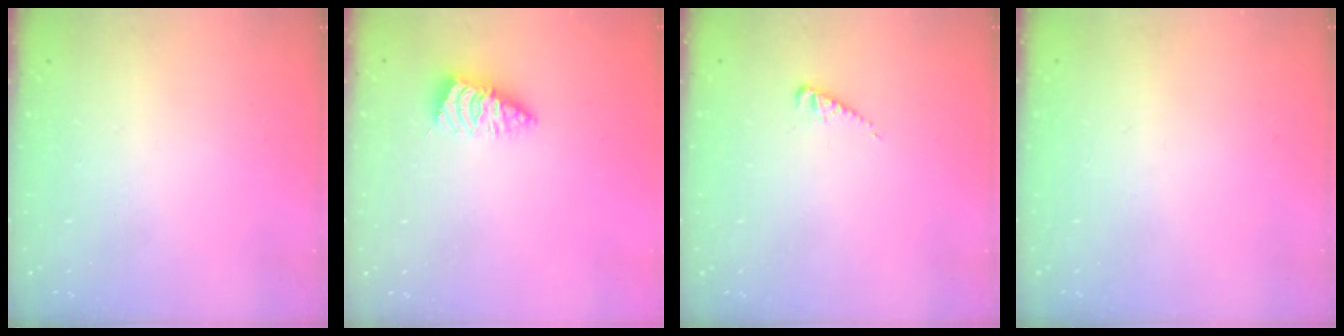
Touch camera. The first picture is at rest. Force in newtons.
{"total": 2.1, "press": 2.1, "slide": 0.1}
{"total": 2.9, "press": 2.9, "slide": 0.4}
{"total": 0.0}